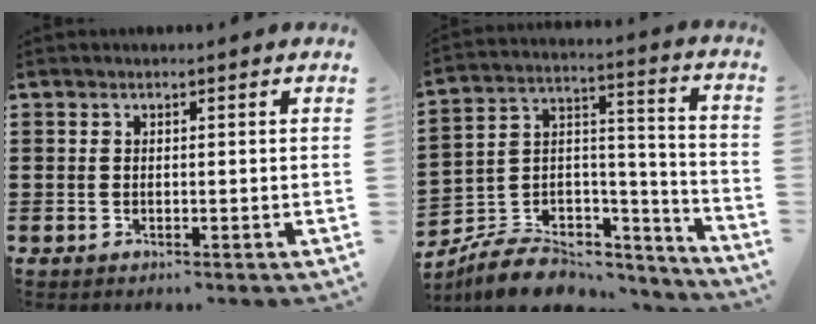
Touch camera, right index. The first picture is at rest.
{"total": 8.4, "force": [-6.8, 4.3, 2.4], "torque": [-0.051, 0.016, -0.124]}